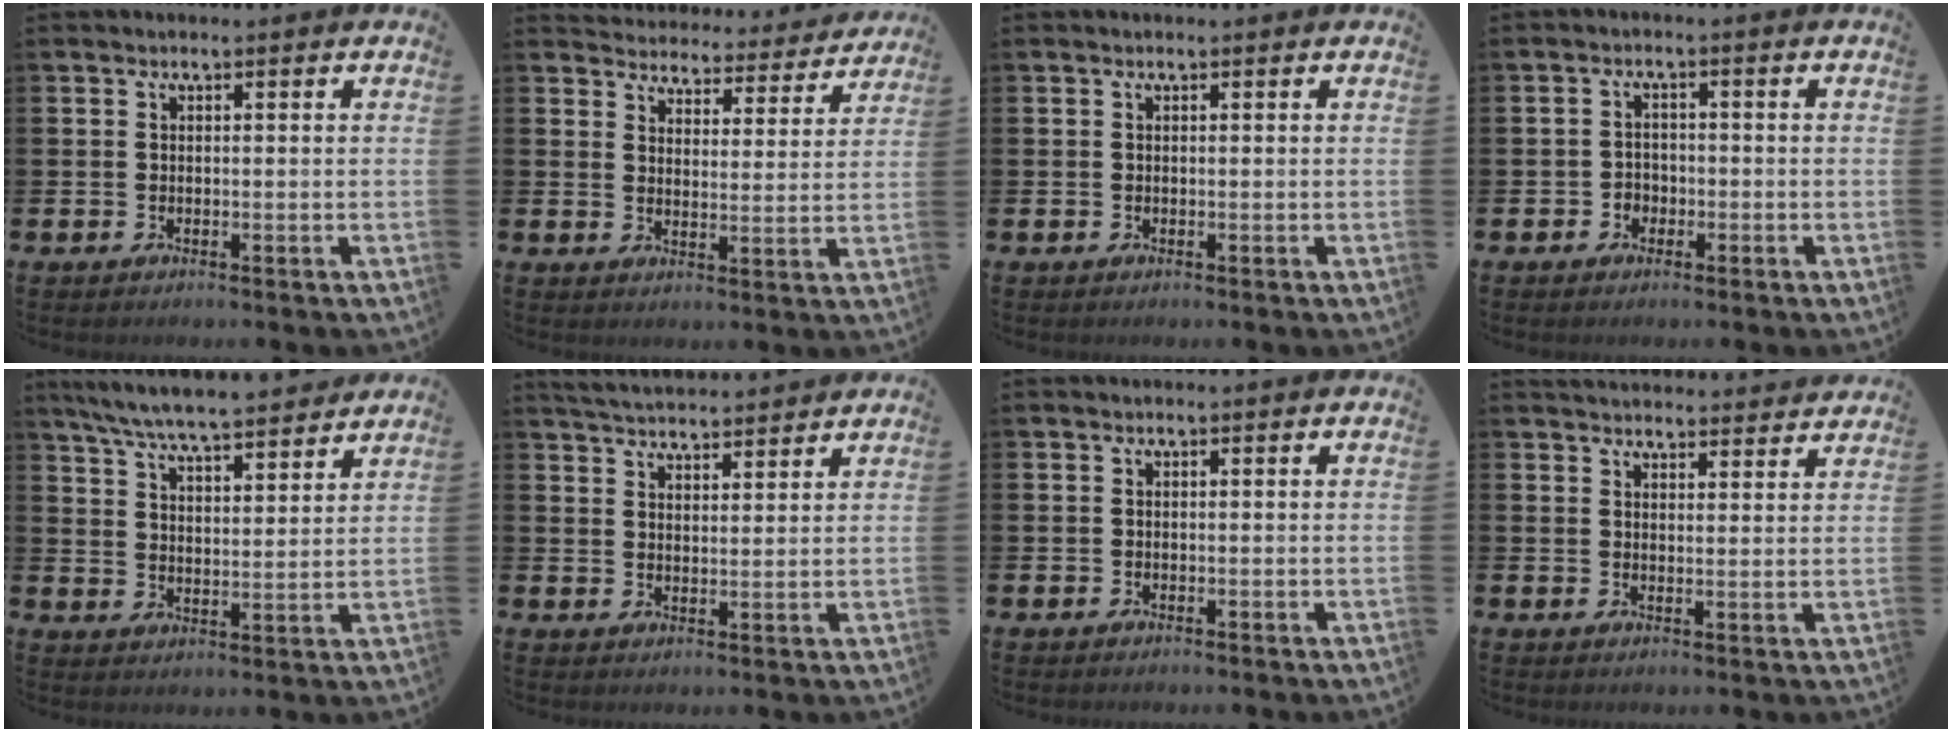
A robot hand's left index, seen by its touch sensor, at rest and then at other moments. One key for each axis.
{"total": 4.4, "fx": 4.3, "fy": 0.9, "fz": 0.0, "tx": -0.008, "ty": -0.042, "tz": 0.069}
{"total": 0.0}
{"total": 1.9, "fx": -1.0, "fy": 1.6, "fz": 0.4, "tx": -0.008, "ty": 0.002, "tz": -0.024}
{"total": 7.4, "fx": 7.1, "fy": 0.4, "fz": 2.1, "tx": -0.068, "ty": -0.042, "tz": 0.128}
{"total": 4.3, "fx": 4.3, "fy": 0.2, "fz": 0.1, "tx": -0.010, "ty": -0.027, "tz": 0.077}
{"total": 0.0}
{"total": 3.6, "fx": 3.6, "fy": 0.4, "fz": 0.0, "tx": -0.004, "ty": -0.022, "tz": 0.066}